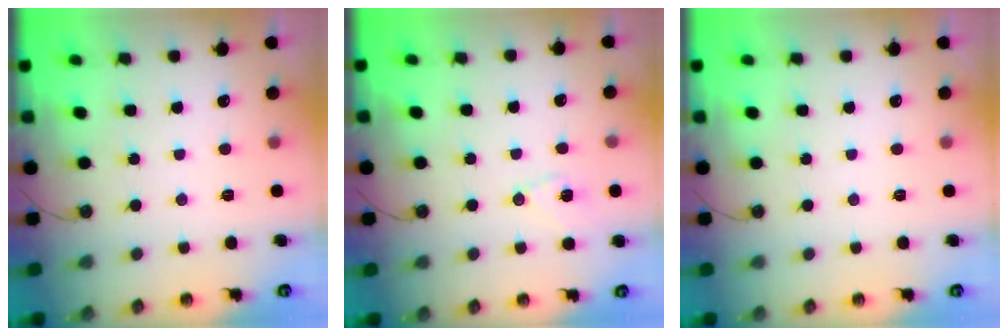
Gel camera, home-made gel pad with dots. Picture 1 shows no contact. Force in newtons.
{"total": 7.6, "press": 7.2, "slide": 2.5}
{"total": 0.0}